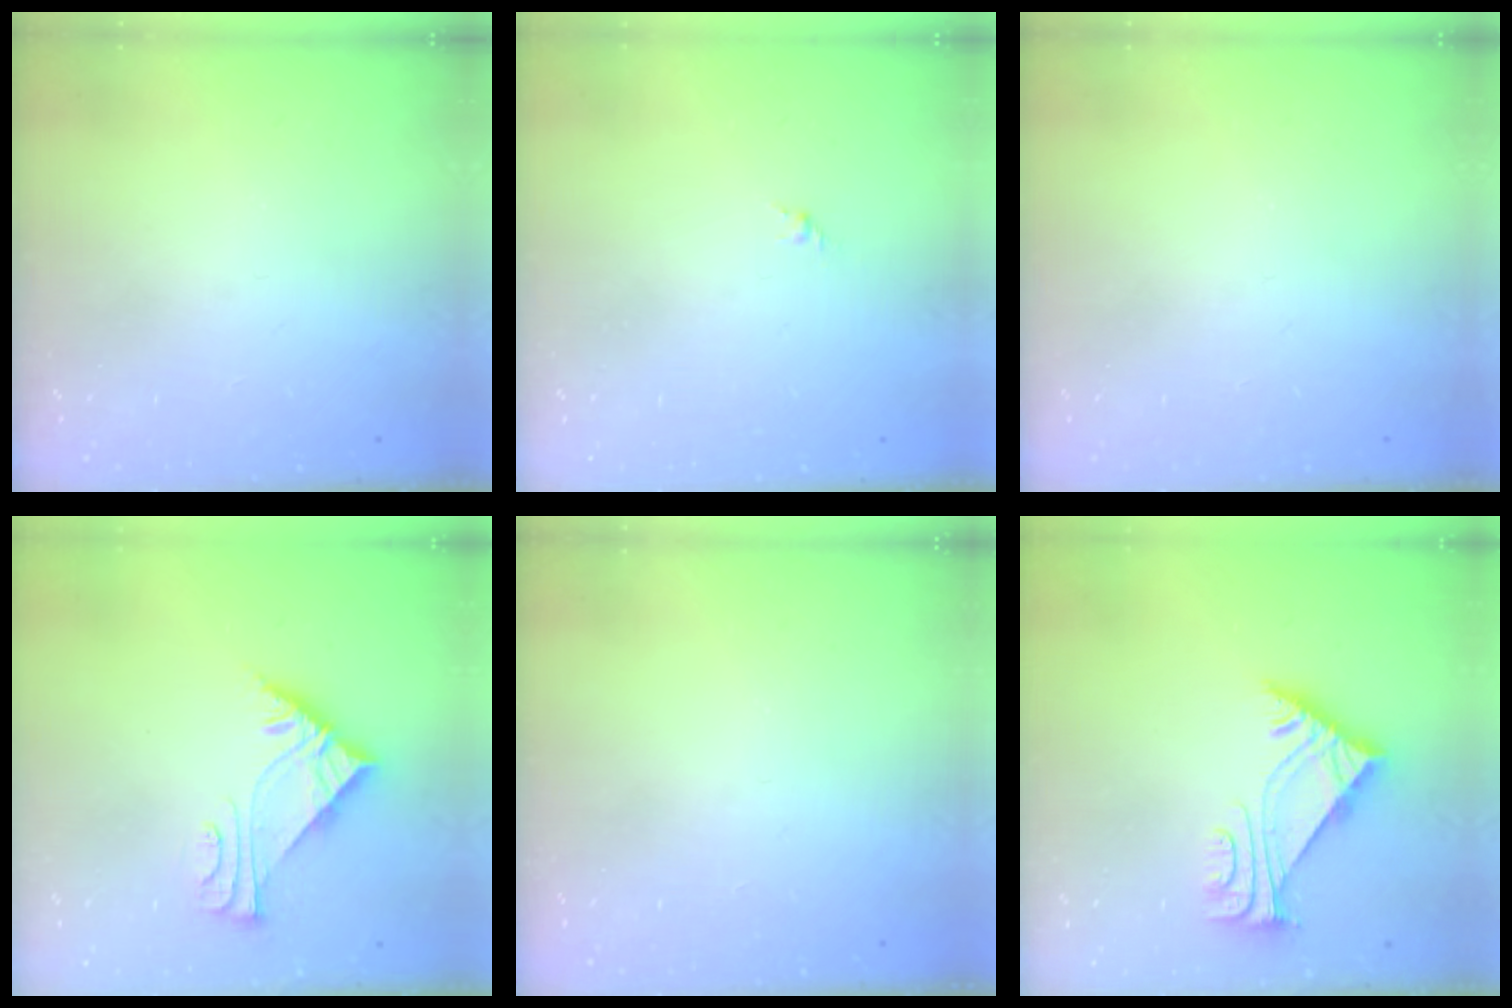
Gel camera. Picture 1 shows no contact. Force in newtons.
{"total": 1.6, "press": 1.5, "slide": 0.6}
{"total": 0.0}
{"total": 6.0, "press": 6.0, "slide": 0.7}
{"total": 0.0}
{"total": 6.3, "press": 6.3, "slide": 0.9}